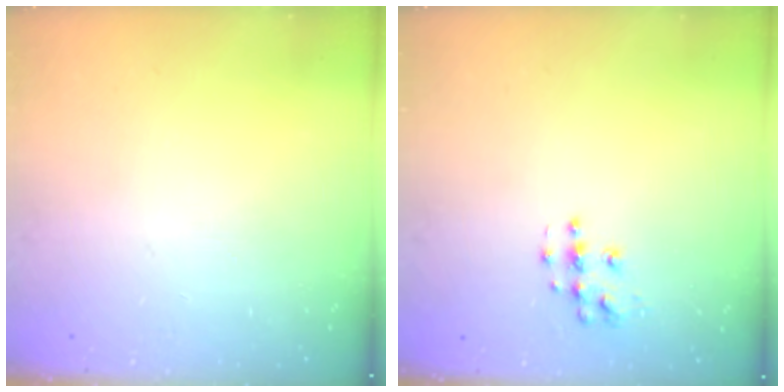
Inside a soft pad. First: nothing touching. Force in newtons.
{"total": 6.7, "press": 6.7, "slide": 0.3}